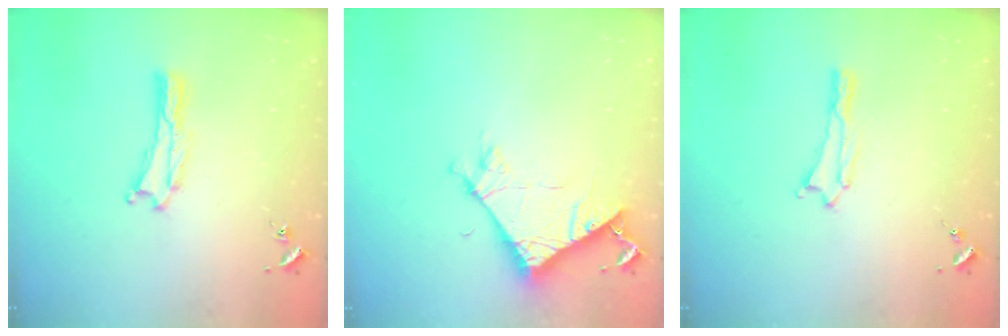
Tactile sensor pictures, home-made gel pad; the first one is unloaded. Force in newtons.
{"total": 7.3, "press": 7.3, "slide": 0.6}
{"total": 0.0}